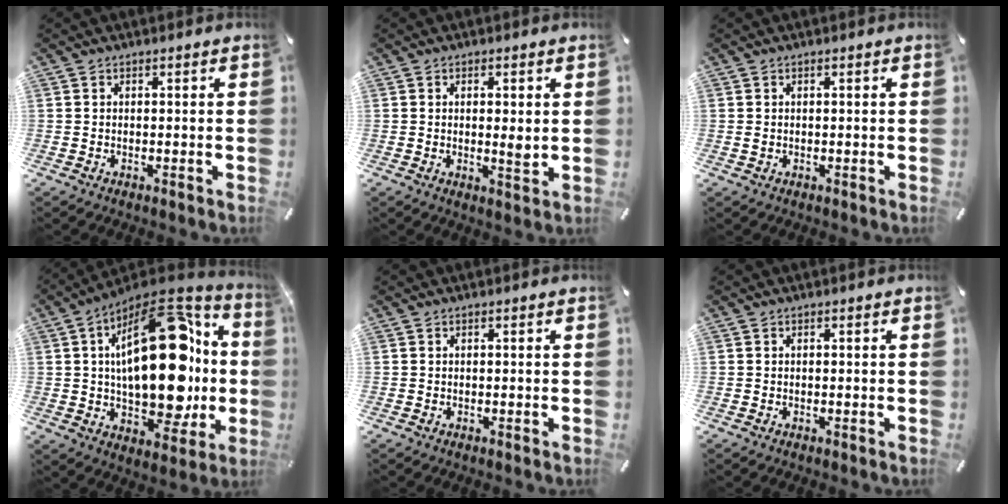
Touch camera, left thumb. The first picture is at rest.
{"total": 3.8, "force": [0.4, 1.2, 3.5], "torque": [-0.050, -0.008, 0.004]}
{"total": 0.7, "force": [0.0, 0.4, 0.6], "torque": [-0.012, 0.002, -0.001]}
{"total": 29.4, "force": [3.9, 15.2, 24.9], "torque": [-0.395, -0.022, 0.072]}
{"total": 0.0}
{"total": 0.0}